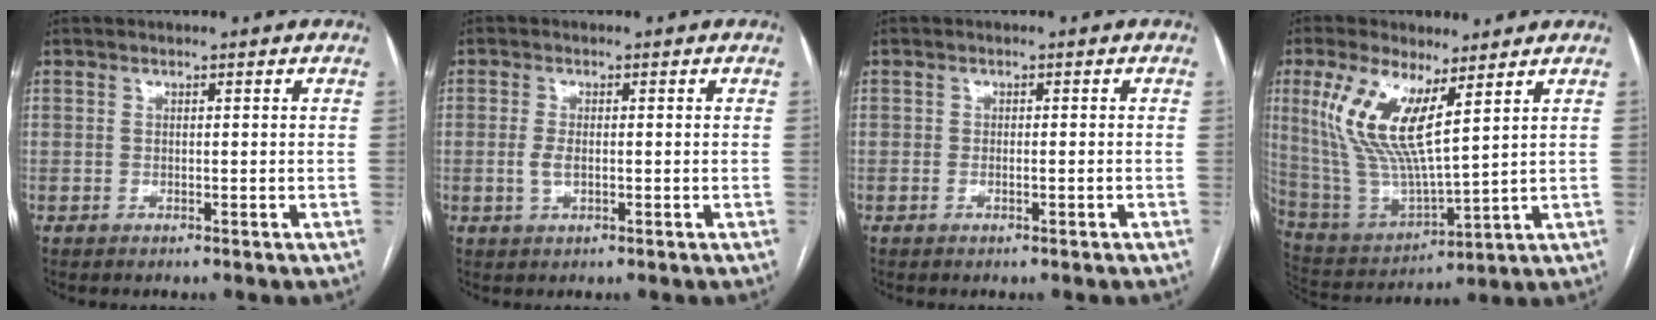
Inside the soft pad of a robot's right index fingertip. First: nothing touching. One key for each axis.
{"total": 2.5, "fx": -0.3, "fy": 1.1, "fz": 2.2, "tx": -0.049, "ty": -0.001, "tz": -0.005}
{"total": 0.8, "fx": -0.5, "fy": 0.2, "fz": 0.7, "tx": -0.013, "ty": 0.001, "tz": -0.004}
{"total": 13.5, "fx": 5.8, "fy": 3.5, "fz": 11.7, "tx": -0.261, "ty": 0.001, "tz": 0.121}